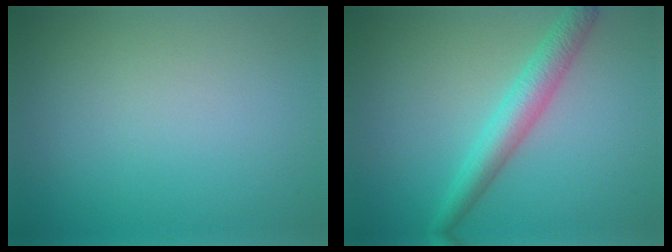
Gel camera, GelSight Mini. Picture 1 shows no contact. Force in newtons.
{"total": 3.7, "press": 3.7, "slide": 0.1}